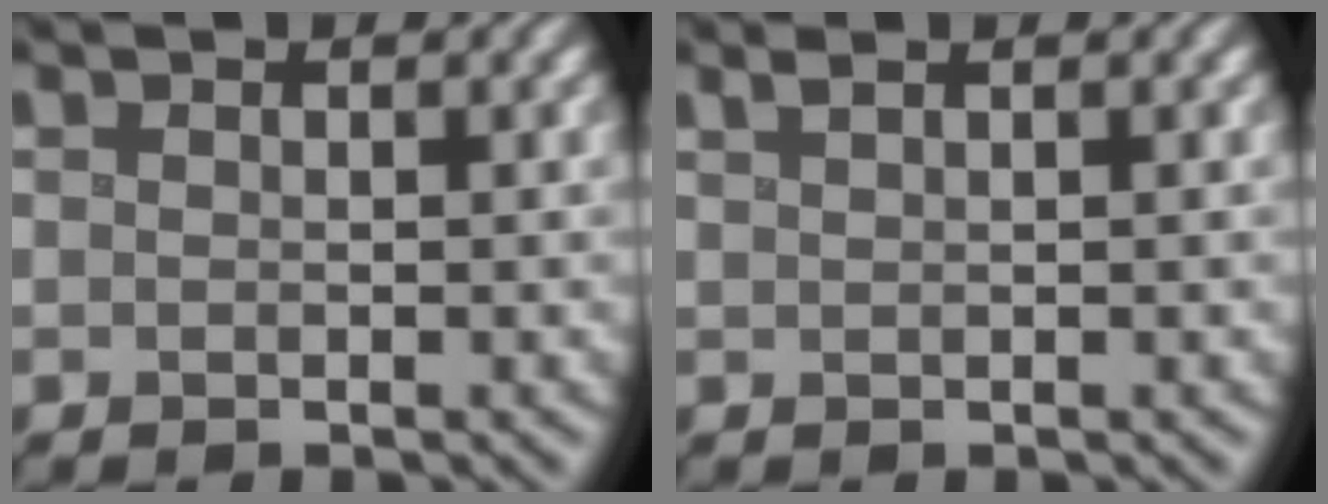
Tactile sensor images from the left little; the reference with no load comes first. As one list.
[{"total": 1.6, "force": [1.0, 0.6, 1.1], "torque": [-0.008, 0.001, 0.007]}]